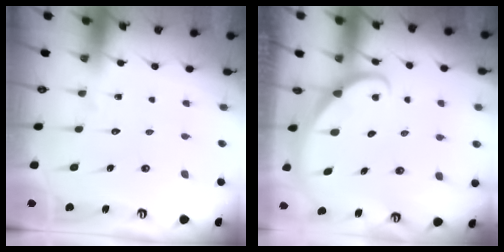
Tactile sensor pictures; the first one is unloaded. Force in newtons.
{"total": 1.7, "press": 1.7, "slide": 0.0}